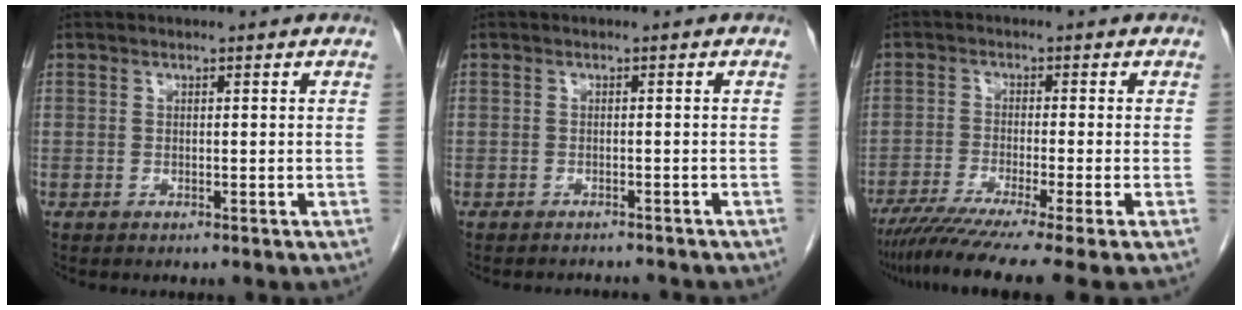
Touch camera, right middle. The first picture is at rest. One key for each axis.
{"total": 3.9, "fx": -3.8, "fy": 0.6, "fz": 0.6, "tx": -0.003, "ty": -0.006, "tz": -0.046}
{"total": 12.2, "fx": -9.5, "fy": -1.6, "fz": 7.3, "tx": -0.106, "ty": -0.038, "tz": -0.149}